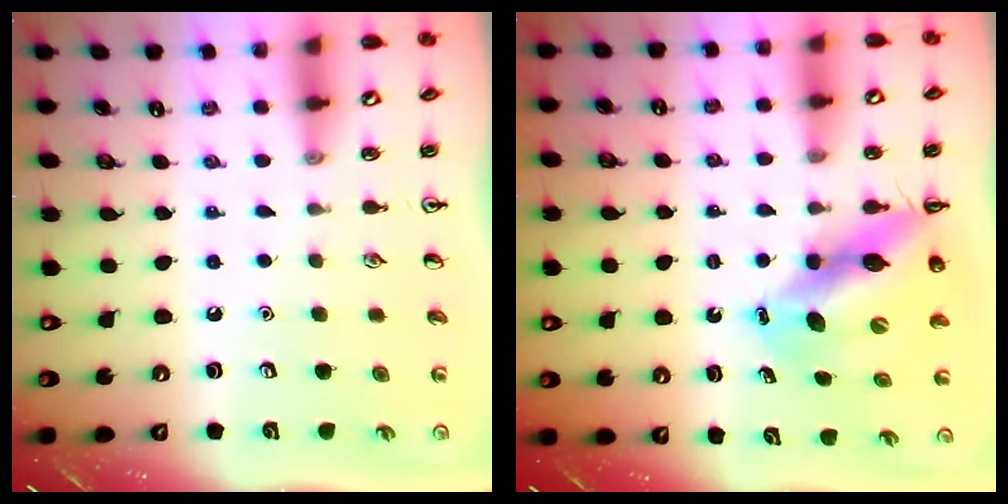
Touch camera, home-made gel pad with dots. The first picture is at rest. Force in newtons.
{"total": 11.2, "press": 10.8, "slide": 3.2}